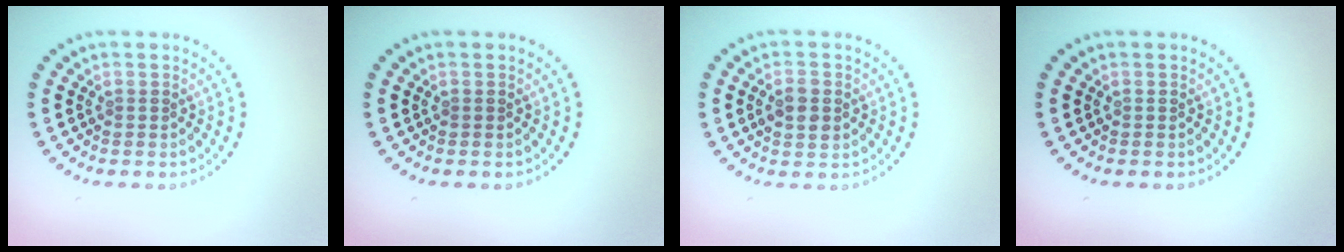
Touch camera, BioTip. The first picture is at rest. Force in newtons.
{"total": 0.0}
{"total": 2.7, "press": 2.7, "slide": 0.0}
{"total": 0.0}